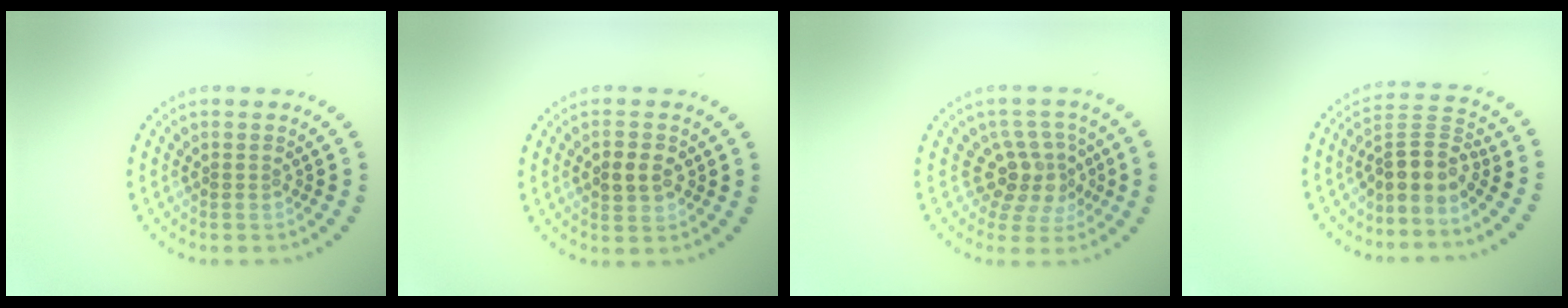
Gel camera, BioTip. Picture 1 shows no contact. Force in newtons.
{"total": 2.6, "press": 2.6, "slide": 0.2}
{"total": 3.6, "press": 2.8, "slide": 2.3}
{"total": 3.7, "press": 2.6, "slide": 2.6}